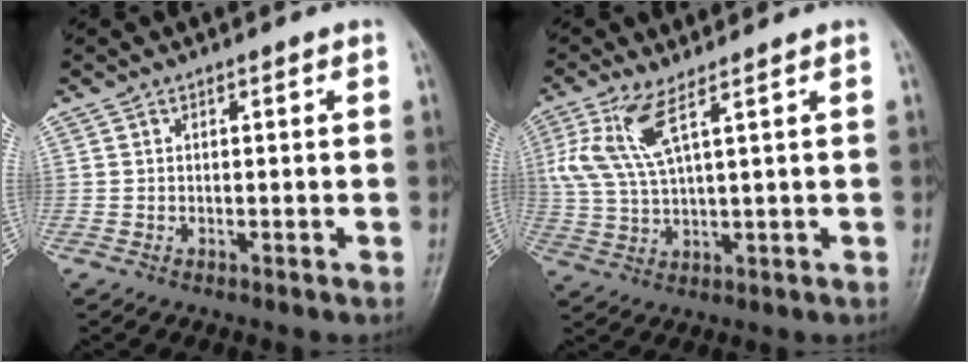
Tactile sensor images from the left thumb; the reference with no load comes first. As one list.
[{"total": 7.5, "force": [3.6, 1.5, 6.4], "torque": [-0.165, -0.008, 0.081]}]